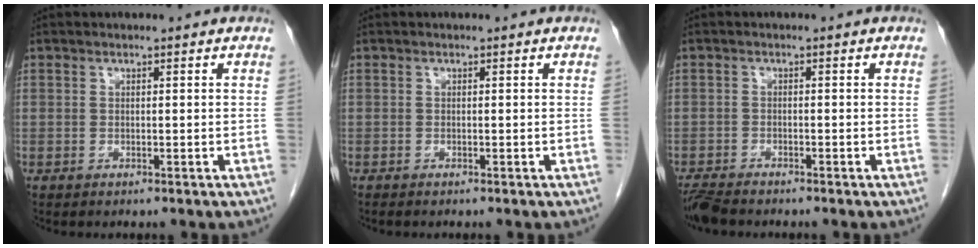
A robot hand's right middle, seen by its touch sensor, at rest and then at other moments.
{"total": 0.6, "force": [-0.6, 0.1, 0.3], "torque": [-0.011, -0.002, -0.009]}
{"total": 4.2, "force": [-3.8, 0.8, 1.7], "torque": [-0.031, -0.014, -0.069]}